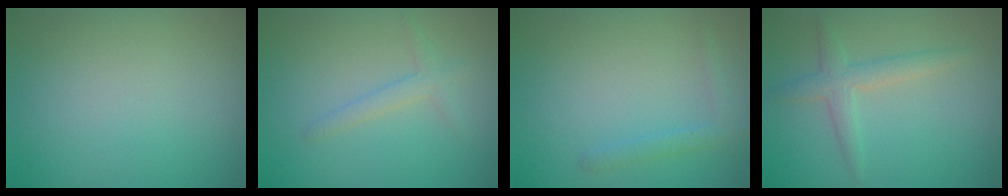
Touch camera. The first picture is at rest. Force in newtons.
{"total": 1.6, "press": 1.6, "slide": 0.1}
{"total": 1.5, "press": 1.5, "slide": 0.1}
{"total": 2.5, "press": 2.5, "slide": 0.1}